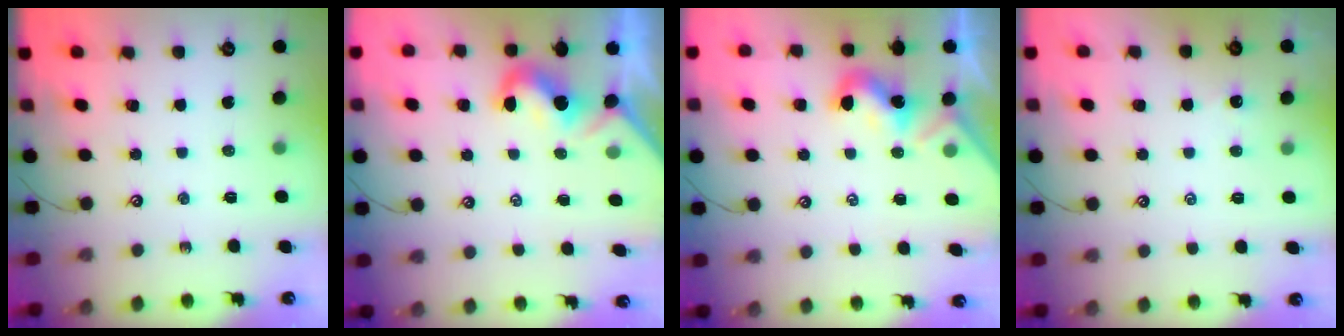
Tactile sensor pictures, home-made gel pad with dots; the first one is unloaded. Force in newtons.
{"total": 2.2, "press": 2.1, "slide": 0.6}
{"total": 1.8, "press": 1.7, "slide": 0.5}
{"total": 2.5, "press": 2.5, "slide": 0.3}